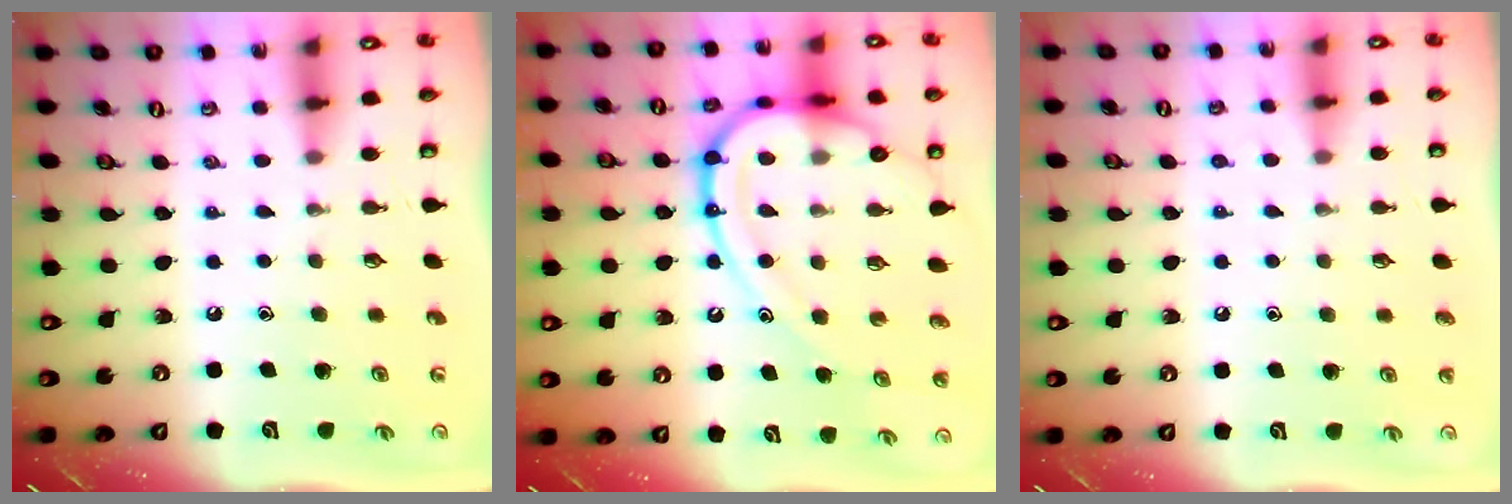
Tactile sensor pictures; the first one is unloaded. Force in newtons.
{"total": 20.4, "press": 20.3, "slide": 2.2}
{"total": 3.2, "press": 3.2, "slide": 0.3}